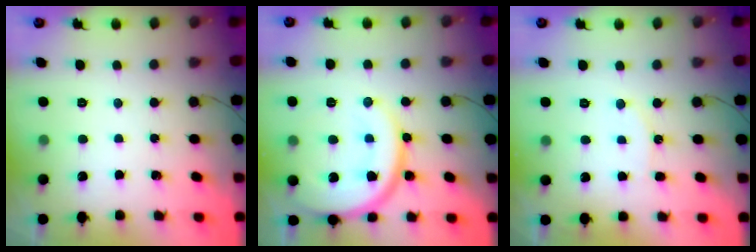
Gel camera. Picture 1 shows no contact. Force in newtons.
{"total": 18.4, "press": 18.3, "slide": 1.9}
{"total": 8.0, "press": 7.8, "slide": 2.0}